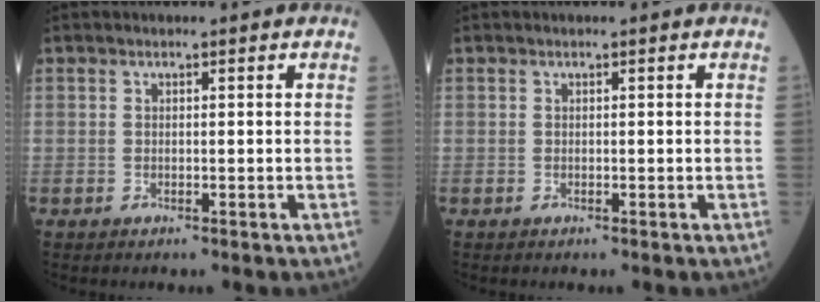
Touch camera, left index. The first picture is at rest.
{"total": 0.0}